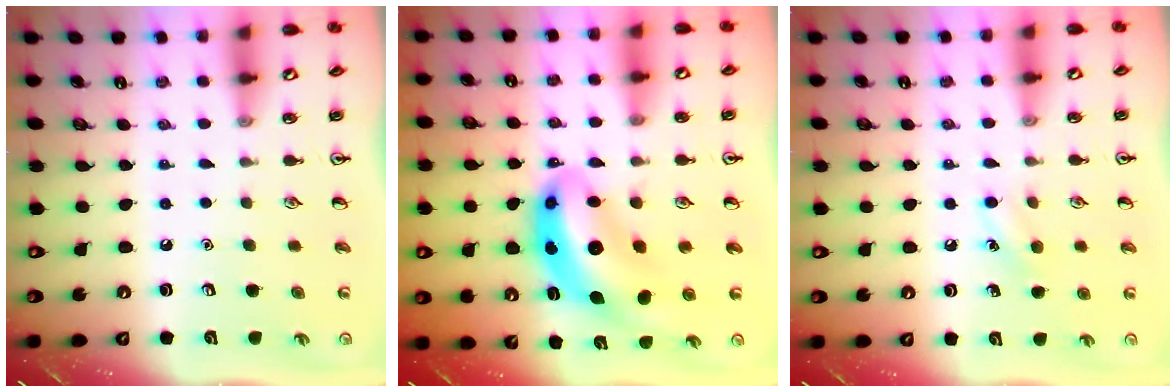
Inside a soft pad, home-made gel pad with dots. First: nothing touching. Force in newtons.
{"total": 11.0, "press": 10.5, "slide": 3.3}
{"total": 7.6, "press": 7.3, "slide": 2.1}